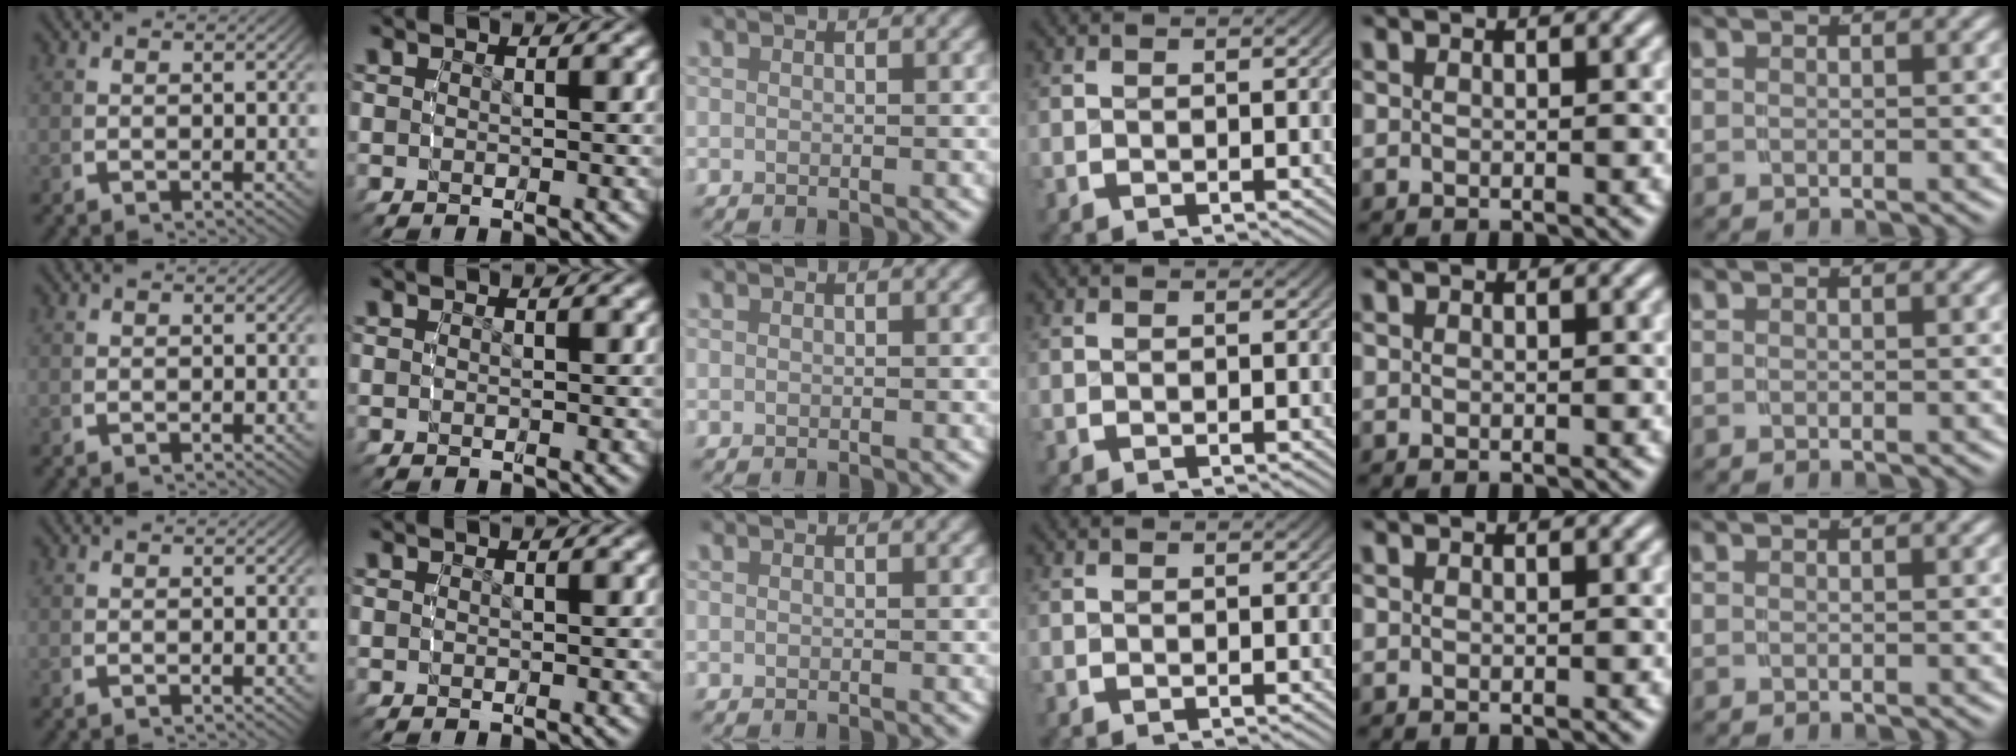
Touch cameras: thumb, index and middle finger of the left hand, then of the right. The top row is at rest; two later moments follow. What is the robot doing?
{"motion": "reach", "object": "coat"}